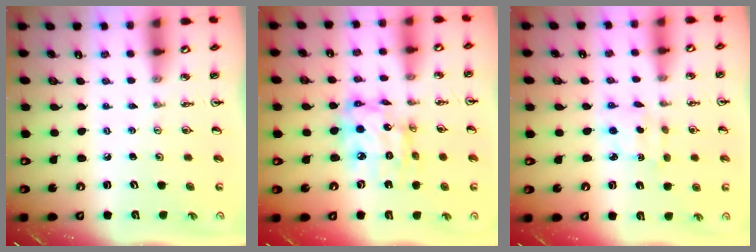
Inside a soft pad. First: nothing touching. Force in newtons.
{"total": 12.9, "press": 12.8, "slide": 1.7}
{"total": 2.9, "press": 2.9, "slide": 0.6}